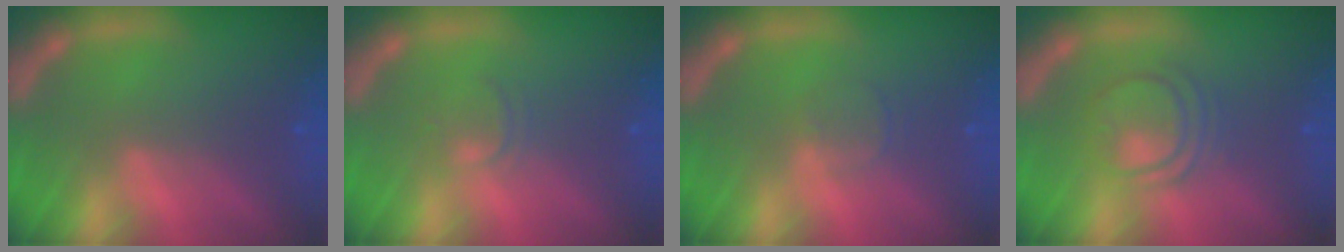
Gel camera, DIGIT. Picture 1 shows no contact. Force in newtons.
{"total": 1.4}
{"total": 1.4}
{"total": 4.5}